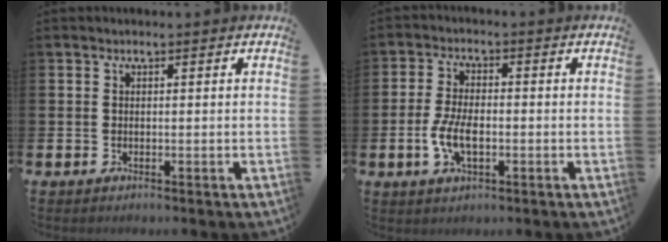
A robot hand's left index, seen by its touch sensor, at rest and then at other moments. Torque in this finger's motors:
{"motor_torque": [0.69, 0.03, 0.23, 0.13]}